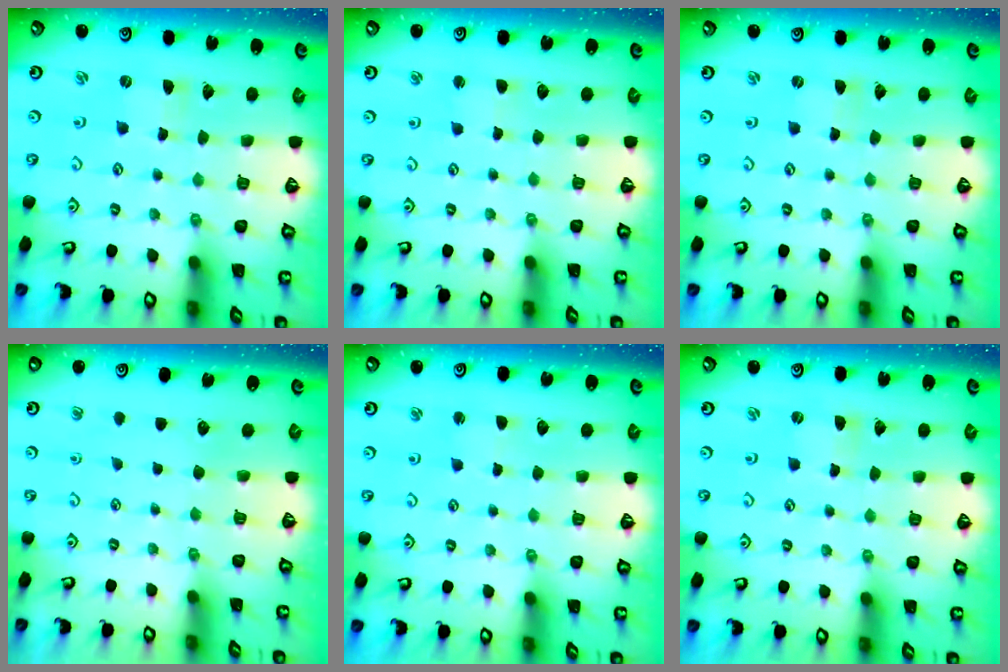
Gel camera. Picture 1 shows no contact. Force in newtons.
{"total": 1.6, "press": 1.6, "slide": 0.3}
{"total": 0.0}
{"total": 0.0}
{"total": 1.5, "press": 1.5, "slide": 0.1}
{"total": 0.0}